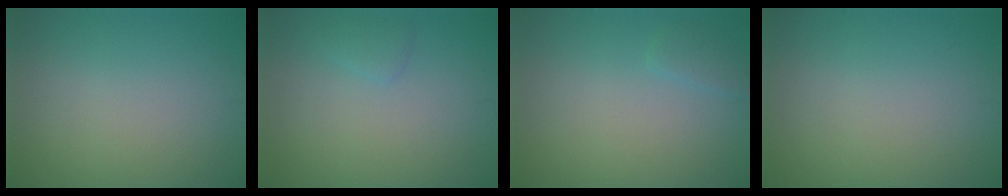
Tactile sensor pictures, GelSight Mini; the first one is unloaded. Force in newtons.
{"total": 0.9, "press": 0.9, "slide": 0.0}
{"total": 1.0, "press": 1.0, "slide": 0.0}
{"total": 0.0}